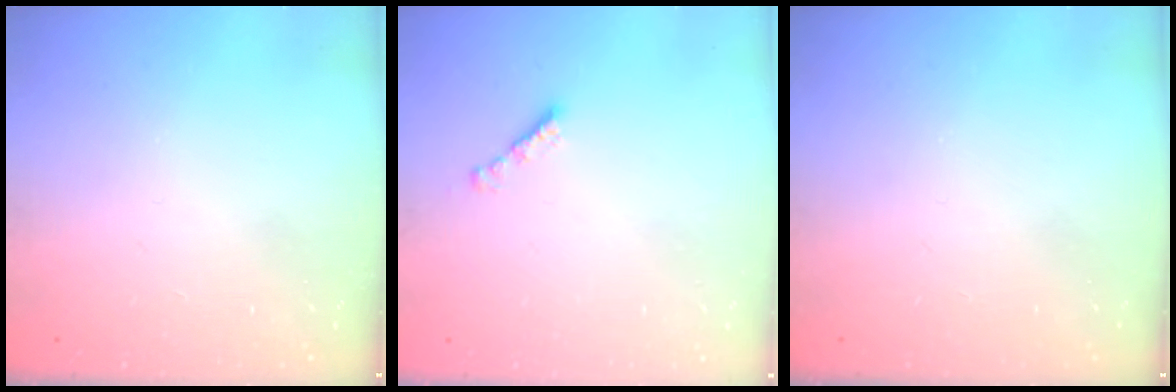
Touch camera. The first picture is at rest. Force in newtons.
{"total": 2.3, "press": 2.2, "slide": 0.4}
{"total": 0.0}